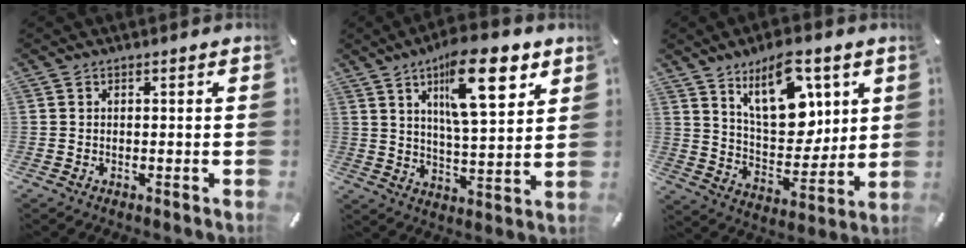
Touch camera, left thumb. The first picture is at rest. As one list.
[{"total": 17.4, "force": [8.8, 6.7, 13.5], "torque": [-0.199, -0.029, 0.138]}, {"total": 17.3, "force": [8.9, 9.5, 11.4], "torque": [-0.165, -0.035, 0.157]}]